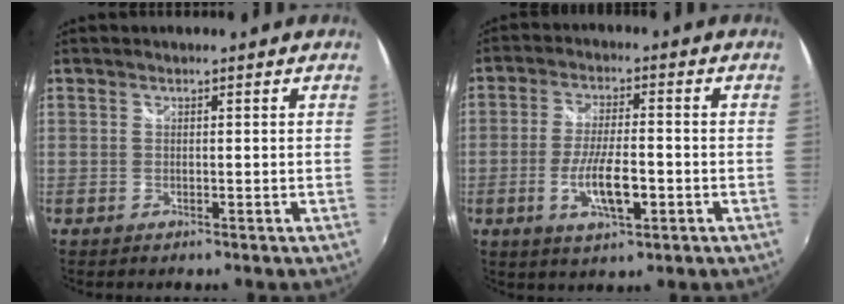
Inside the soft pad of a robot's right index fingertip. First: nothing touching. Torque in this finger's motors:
{"motor_torque": [0.26, -0.17, 0.30, 0.10]}